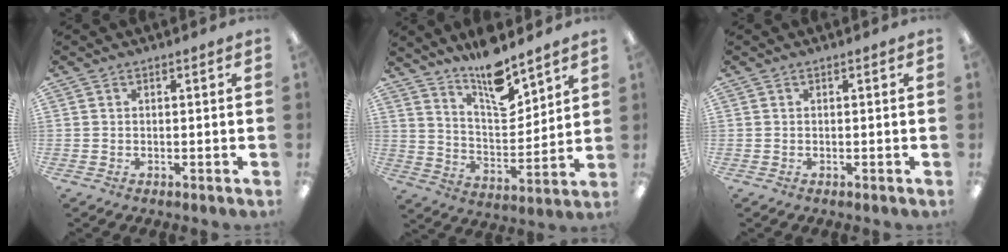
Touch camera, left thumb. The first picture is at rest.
{"total": 13.7, "force": [10.9, 4.4, 7.2], "torque": [-0.114, -0.073, 0.189]}
{"total": 0.0}